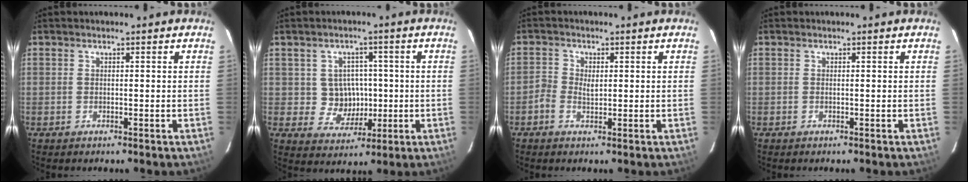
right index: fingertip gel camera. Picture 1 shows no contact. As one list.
[{"total": 6.7, "force": [0.0, 6.5, 1.7], "torque": [-0.040, 0.015, 0.016]}, {"total": 2.4, "force": [-0.3, 1.8, 1.5], "torque": [-0.038, 0.004, -0.011]}, {"total": 0.0}]